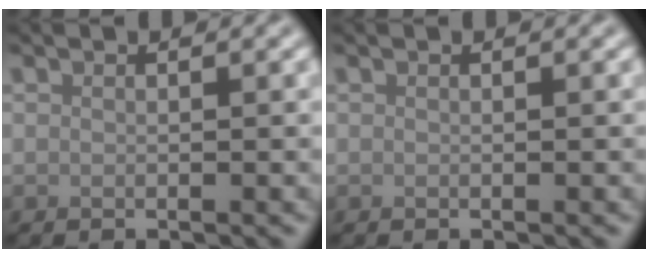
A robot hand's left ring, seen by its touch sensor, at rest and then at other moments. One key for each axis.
{"total": 0.0}